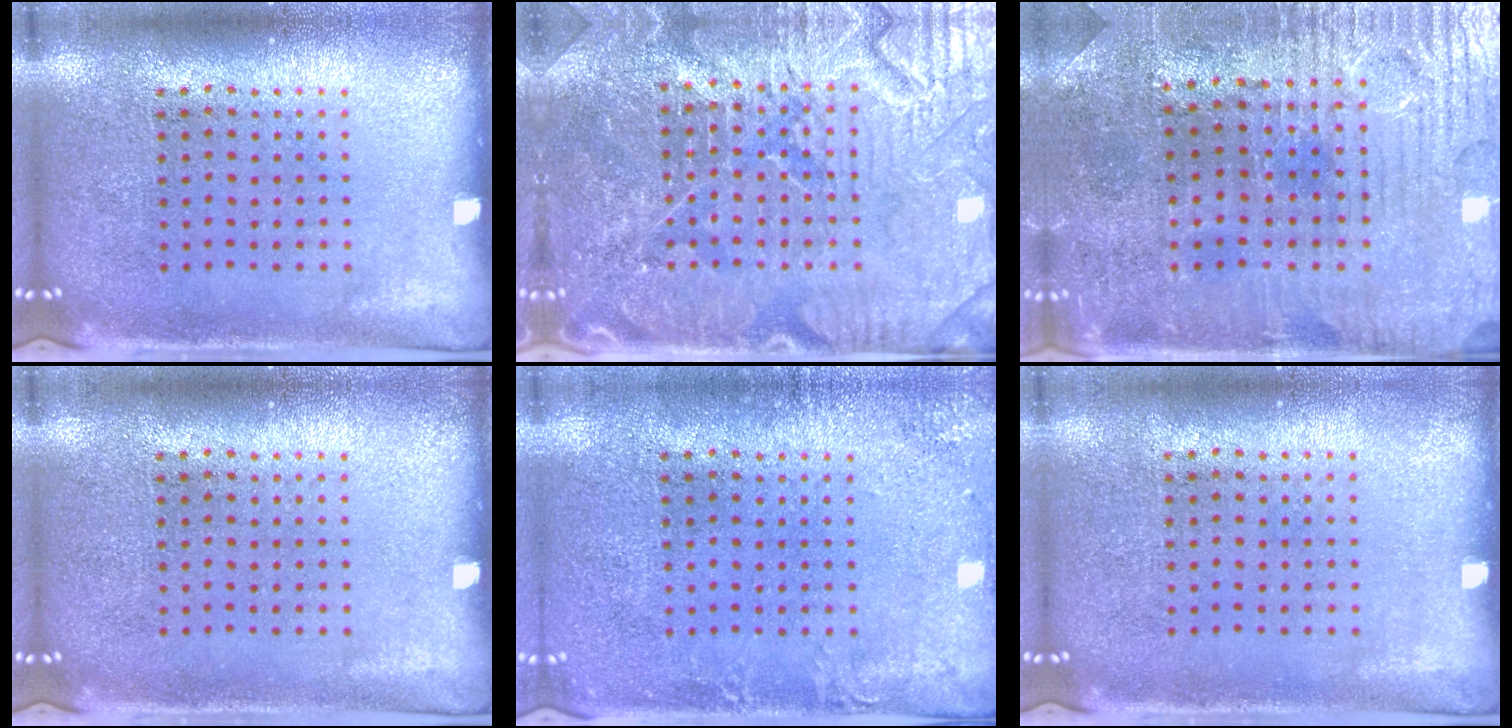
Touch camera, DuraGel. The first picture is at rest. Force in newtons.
{"total": 4.7, "press": 4.6, "slide": 1.0}
{"total": 2.2, "press": 2.2, "slide": 0.5}
{"total": 0.0}
{"total": 1.7, "press": 1.7, "slide": 0.3}
{"total": 0.0}